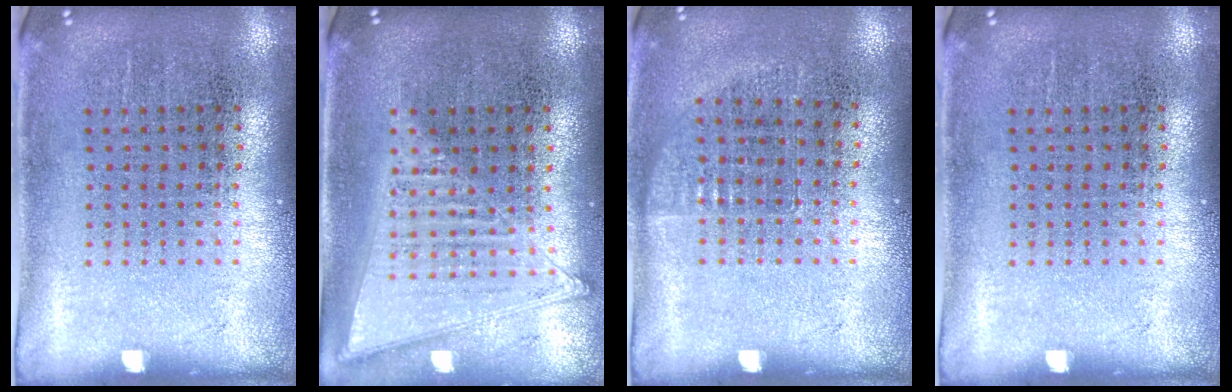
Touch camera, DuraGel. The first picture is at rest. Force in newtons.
{"total": 1.4, "press": 1.4, "slide": 0.1}
{"total": 0.7, "press": 0.6, "slide": 0.3}
{"total": 0.0}